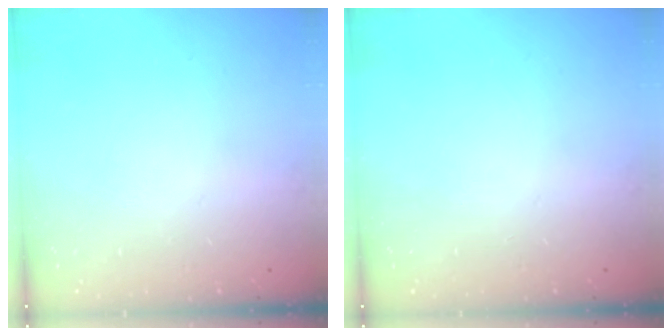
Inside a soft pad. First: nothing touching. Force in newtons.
{"total": 0.0}